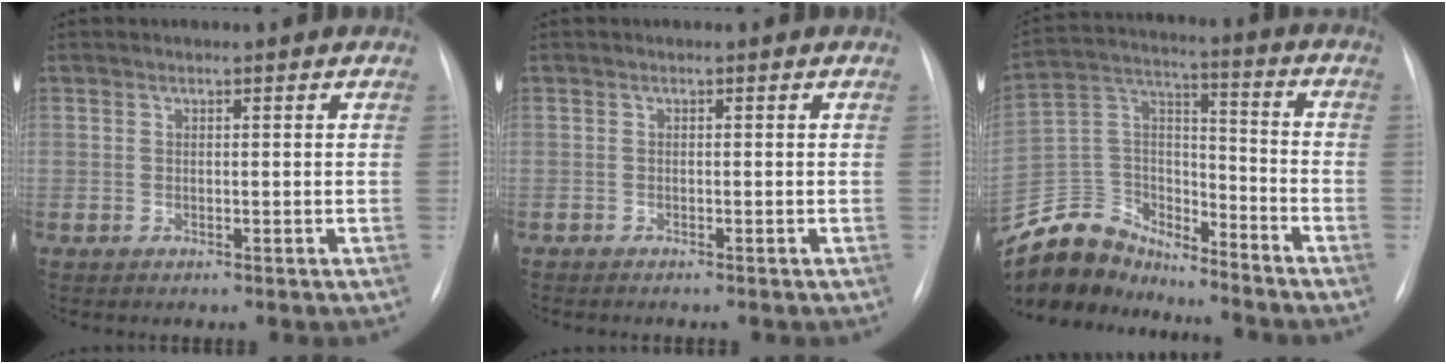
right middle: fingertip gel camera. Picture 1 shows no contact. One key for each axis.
{"total": 0.8, "fx": -0.7, "fy": 0.0, "fz": 0.4, "tx": -0.010, "ty": -0.004, "tz": -0.010}
{"total": 15.0, "fx": -14.1, "fy": 4.7, "fz": 1.8, "tx": -0.036, "ty": 0.054, "tz": -0.257}